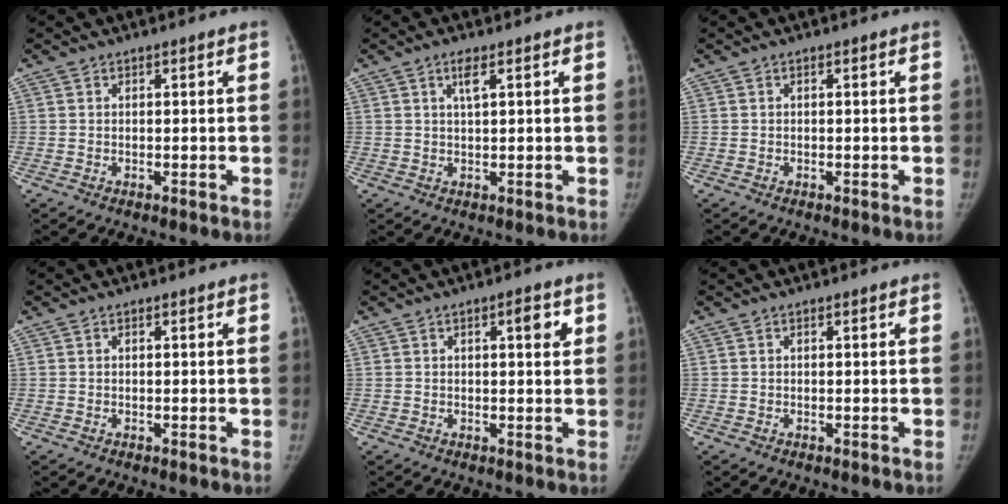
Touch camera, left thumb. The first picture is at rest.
{"total": 2.3, "force": [1.0, 0.6, 2.0], "torque": [-0.038, -0.003, 0.020]}
{"total": 0.0}
{"total": 0.0}
{"total": 3.2, "force": [1.1, 1.0, 2.8], "torque": [-0.030, 0.000, 0.013]}
{"total": 0.0}